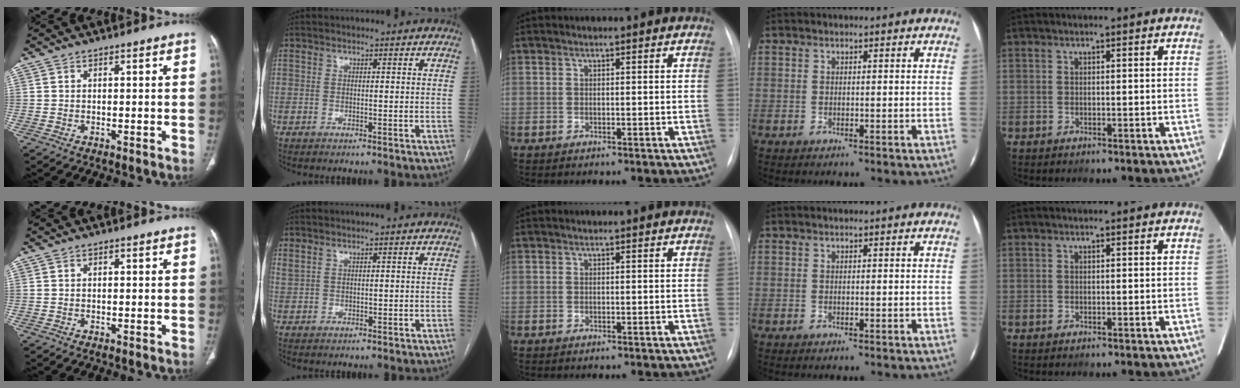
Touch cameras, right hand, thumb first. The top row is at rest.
{"index": {"total": 1.7, "force": [1.1, 0.7, 1.0], "torque": [-0.029, 0.011, 0.033]}}